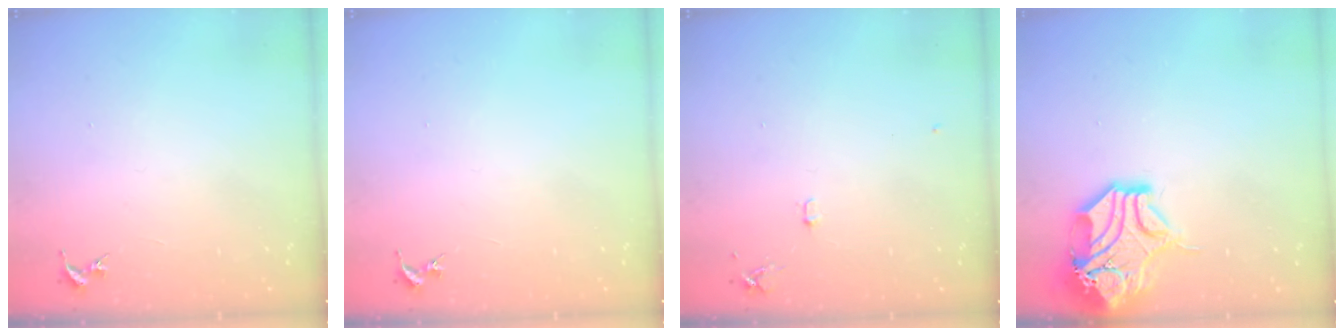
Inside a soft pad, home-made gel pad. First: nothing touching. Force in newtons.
{"total": 0.0}
{"total": 5.2, "press": 5.1, "slide": 0.6}
{"total": 15.9, "press": 15.7, "slide": 2.2}